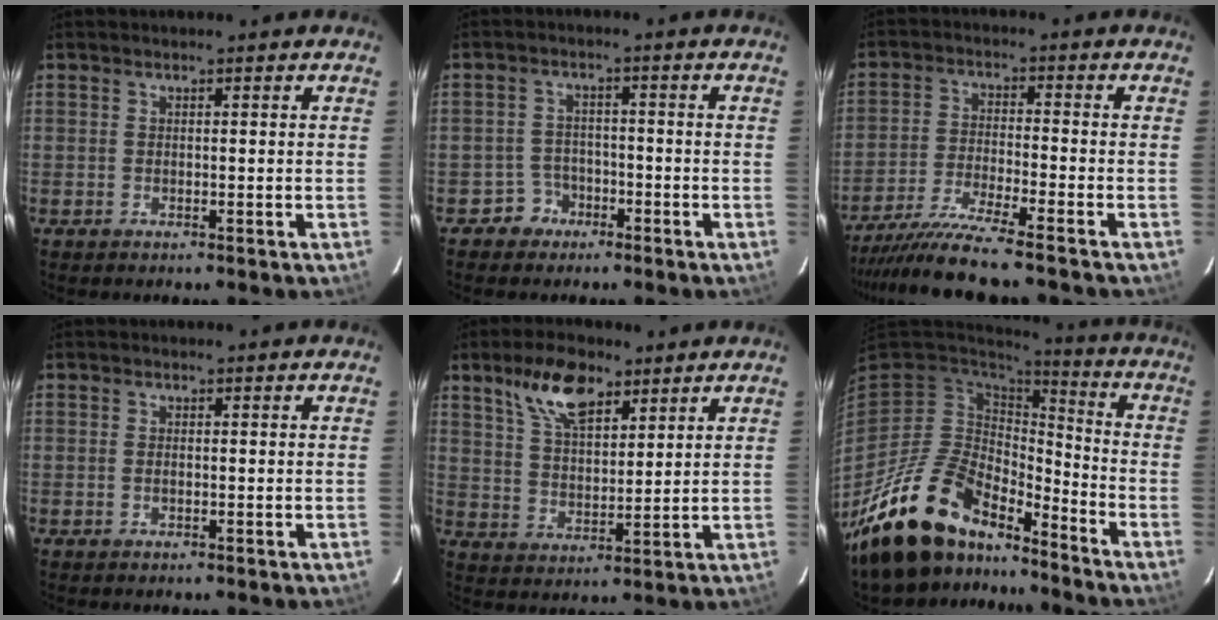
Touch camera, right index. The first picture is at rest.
{"total": 4.0, "force": [-2.5, 3.1, -0.4], "torque": [0.005, 0.019, -0.043]}
{"total": 11.1, "force": [-10.1, -1.6, 4.5], "torque": [-0.103, -0.015, -0.181]}
{"total": 0.8, "force": [-0.2, 0.5, 0.7], "torque": [-0.014, 0.000, -0.004]}
{"total": 10.4, "force": [6.5, 4.6, 6.7], "torque": [-0.123, 0.015, 0.122]}
{"total": 19.3, "force": [-15.1, 8.0, 9.1], "torque": [-0.190, -0.016, -0.262]}